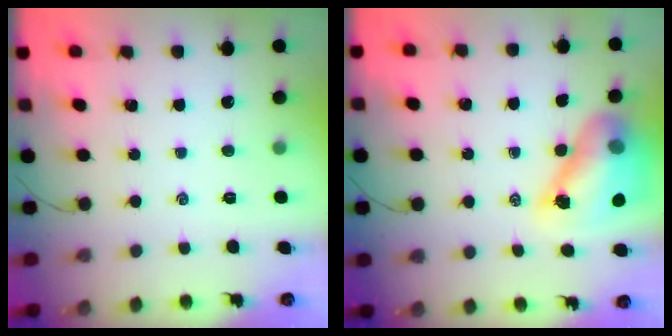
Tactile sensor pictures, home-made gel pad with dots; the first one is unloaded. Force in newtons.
{"total": 13.5, "press": 12.9, "slide": 3.7}